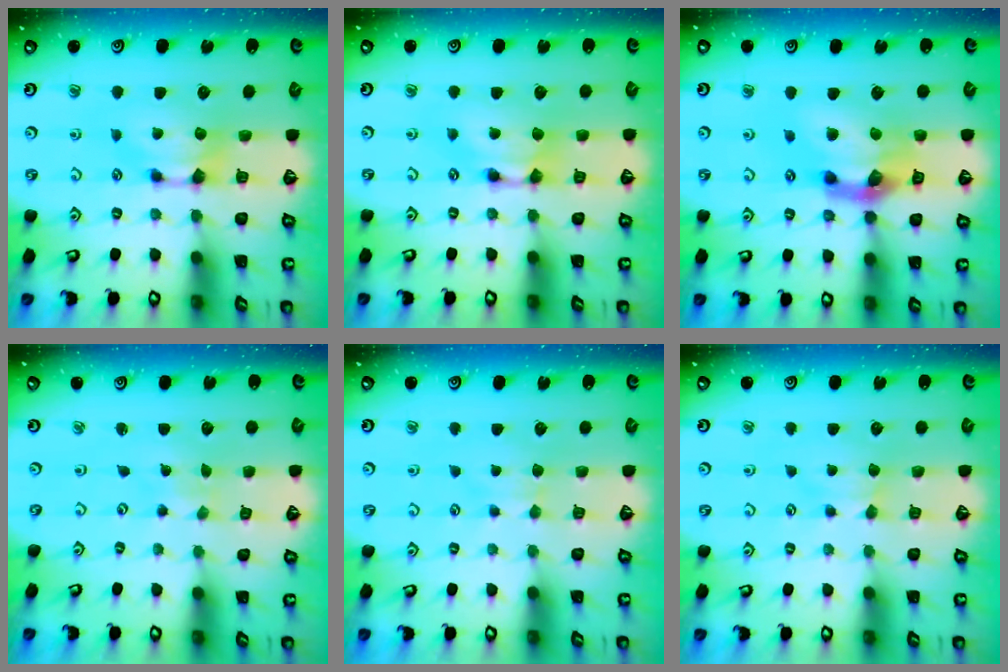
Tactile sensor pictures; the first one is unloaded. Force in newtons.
{"total": 1.6, "press": 1.5, "slide": 0.1}
{"total": 6.3, "press": 5.9, "slide": 2.2}
{"total": 5.2, "press": 5.2, "slide": 0.2}
{"total": 2.3, "press": 2.2, "slide": 0.5}
{"total": 1.7, "press": 1.6, "slide": 0.5}